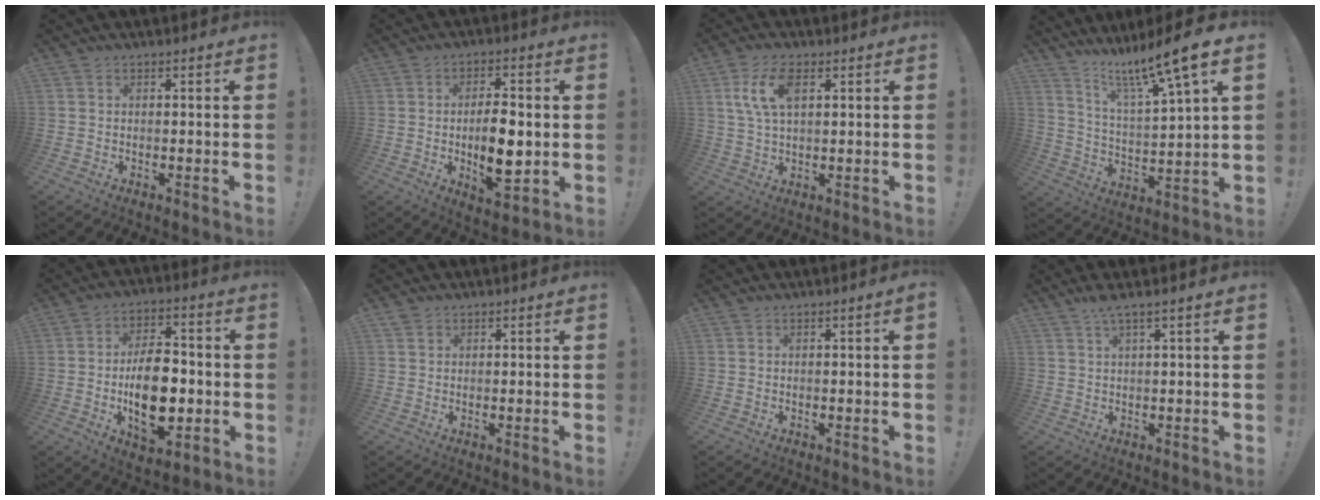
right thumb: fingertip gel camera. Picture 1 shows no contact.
{"total": 11.9, "force": [-1.0, 5.2, 10.7], "torque": [-0.171, -0.006, -0.020]}
{"total": 9.0, "force": [2.9, 4.4, 7.2], "torque": [-0.135, -0.001, 0.051]}
{"total": 14.3, "force": [10.5, 0.5, 9.6], "torque": [-0.173, -0.073, 0.162]}
{"total": 17.5, "force": [-2.7, 10.2, 14.0], "torque": [-0.231, 0.003, -0.042]}
{"total": 1.4, "force": [0.9, 0.9, 0.3], "torque": [-0.002, -0.002, 0.017]}
{"total": 0.9, "force": [-0.1, -0.2, 0.8], "torque": [-0.014, -0.002, -0.002]}
{"total": 3.5, "force": [1.9, -0.2, 2.9], "torque": [-0.057, -0.003, 0.031]}